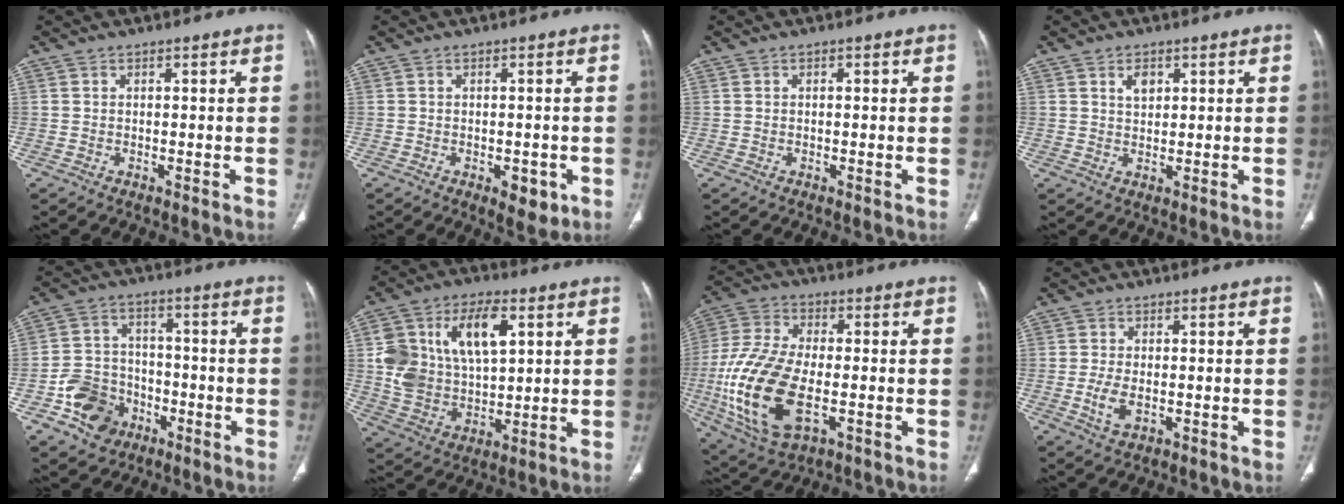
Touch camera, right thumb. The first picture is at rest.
{"total": 4.3, "force": [-1.6, 2.2, 3.3], "torque": [-0.025, 0.000, -0.013]}
{"total": 0.5, "force": [0.2, 0.2, 0.4], "torque": [-0.009, 0.002, 0.004]}
{"total": 2.9, "force": [1.4, 1.8, 1.8], "torque": [-0.020, -0.009, 0.025]}
{"total": 10.4, "force": [-4.8, 8.3, 4.0], "torque": [-0.044, 0.031, -0.081]}
{"total": 18.7, "force": [3.9, 13.3, 12.6], "torque": [-0.195, 0.014, 0.077]}
{"total": 19.8, "force": [-4.2, 10.0, 16.6], "torque": [-0.361, 0.001, -0.069]}
{"total": 3.9, "force": [-0.8, 2.1, 3.2], "torque": [-0.072, -0.007, -0.013]}